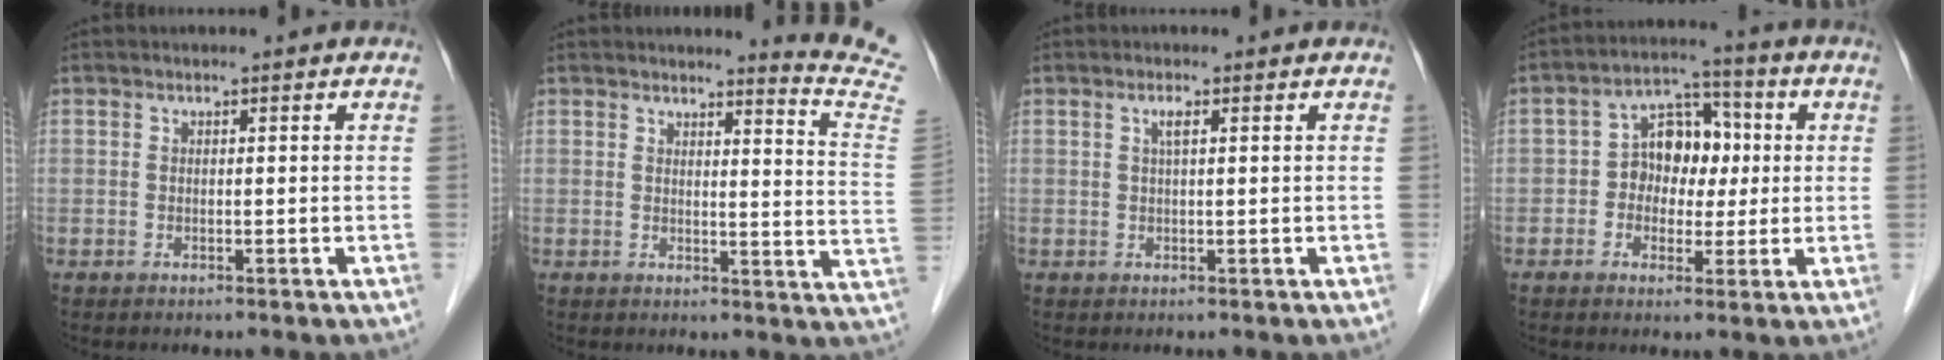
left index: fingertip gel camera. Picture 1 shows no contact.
{"total": 9.1, "force": [8.7, -2.1, 1.4], "torque": [-0.022, -0.106, 0.082]}
{"total": 1.4, "force": [0.5, 0.1, 1.3], "torque": [-0.027, 0.003, 0.008]}
{"total": 7.8, "force": [0.0, 5.9, 5.1], "torque": [-0.082, 0.029, -0.002]}